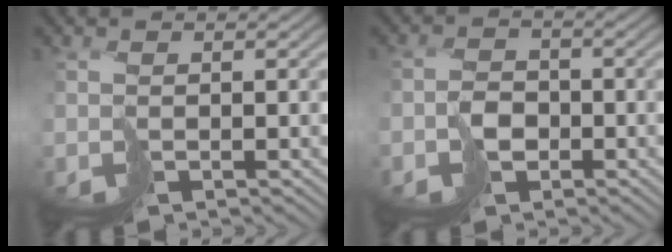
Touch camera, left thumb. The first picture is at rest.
{"total": 2.4, "force": [-1.6, 1.8, 0.4], "torque": [0.000, 0.002, -0.038]}